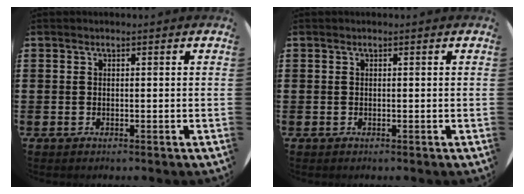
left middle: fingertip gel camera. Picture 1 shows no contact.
{"total": 0.0}